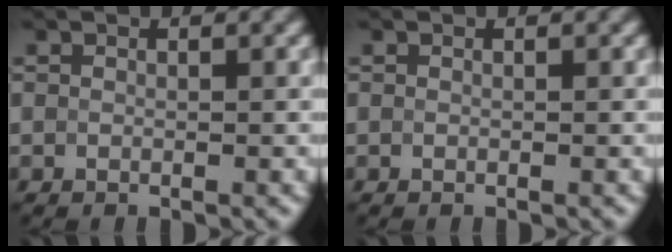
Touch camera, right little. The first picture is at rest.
{"total": 0.0}